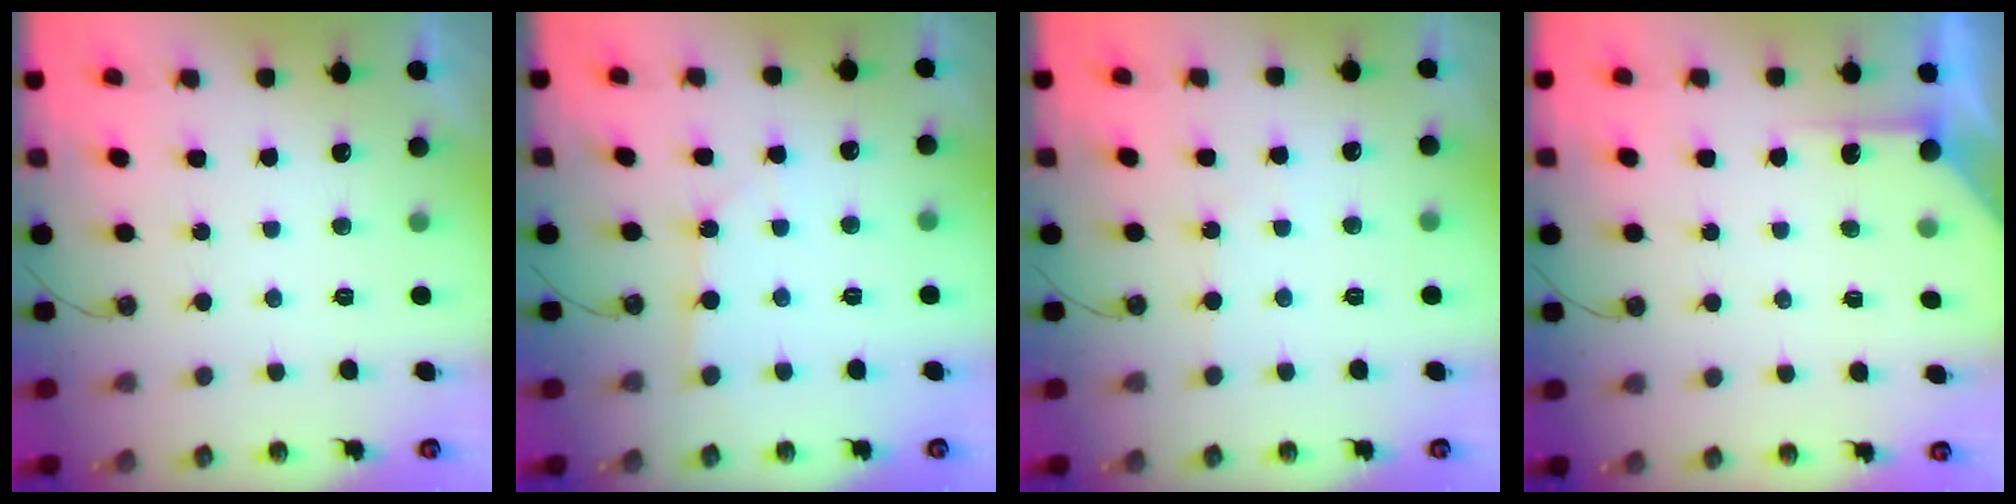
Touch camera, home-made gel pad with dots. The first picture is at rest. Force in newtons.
{"total": 2.3, "press": 2.3, "slide": 0.2}
{"total": 2.7, "press": 2.7, "slide": 0.4}
{"total": 3.7, "press": 3.7, "slide": 0.3}